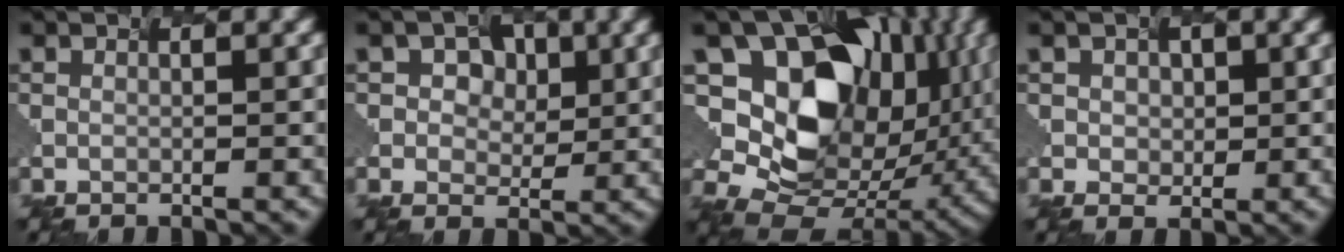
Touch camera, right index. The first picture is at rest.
{"total": 2.2, "force": [0.5, 1.9, 0.9], "torque": [-0.026, 0.003, 0.014]}
{"total": 12.3, "force": [2.0, 9.5, 7.5], "torque": [-0.138, -0.008, 0.050]}
{"total": 0.9, "force": [-0.2, 0.9, -0.1], "torque": [-0.008, -0.003, 0.012]}